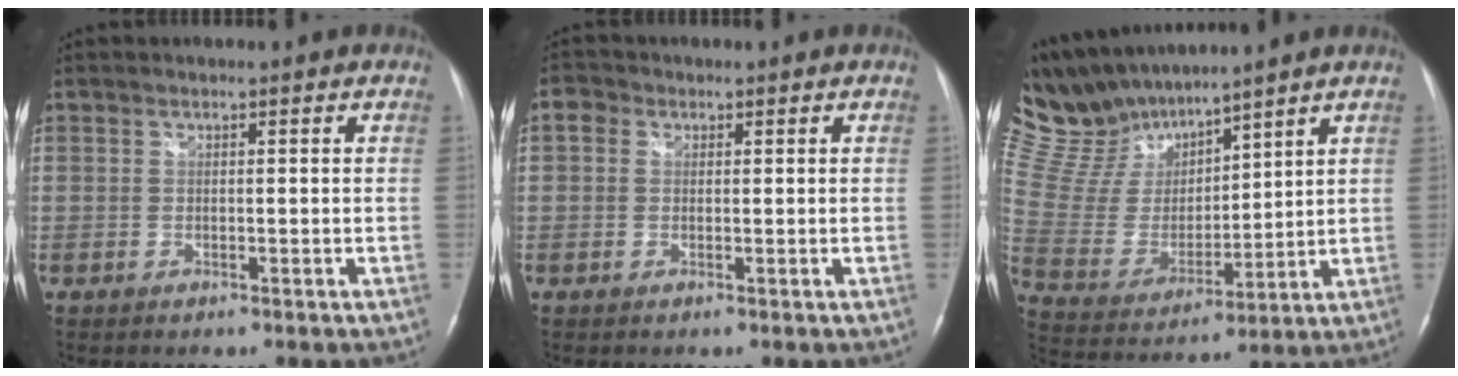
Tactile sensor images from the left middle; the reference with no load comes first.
{"total": 2.1, "force": [0.6, 1.8, 0.8], "torque": [-0.018, 0.015, 0.008]}
{"total": 13.8, "force": [12.7, 3.9, 3.9], "torque": [-0.104, 0.018, 0.264]}